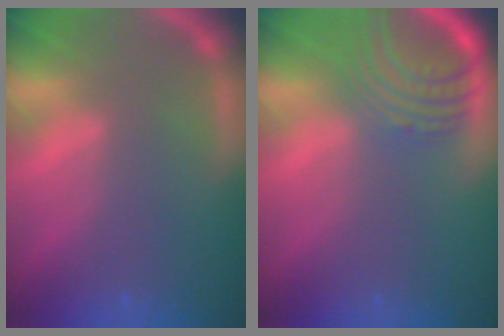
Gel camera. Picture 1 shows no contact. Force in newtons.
{"total": 7.1}